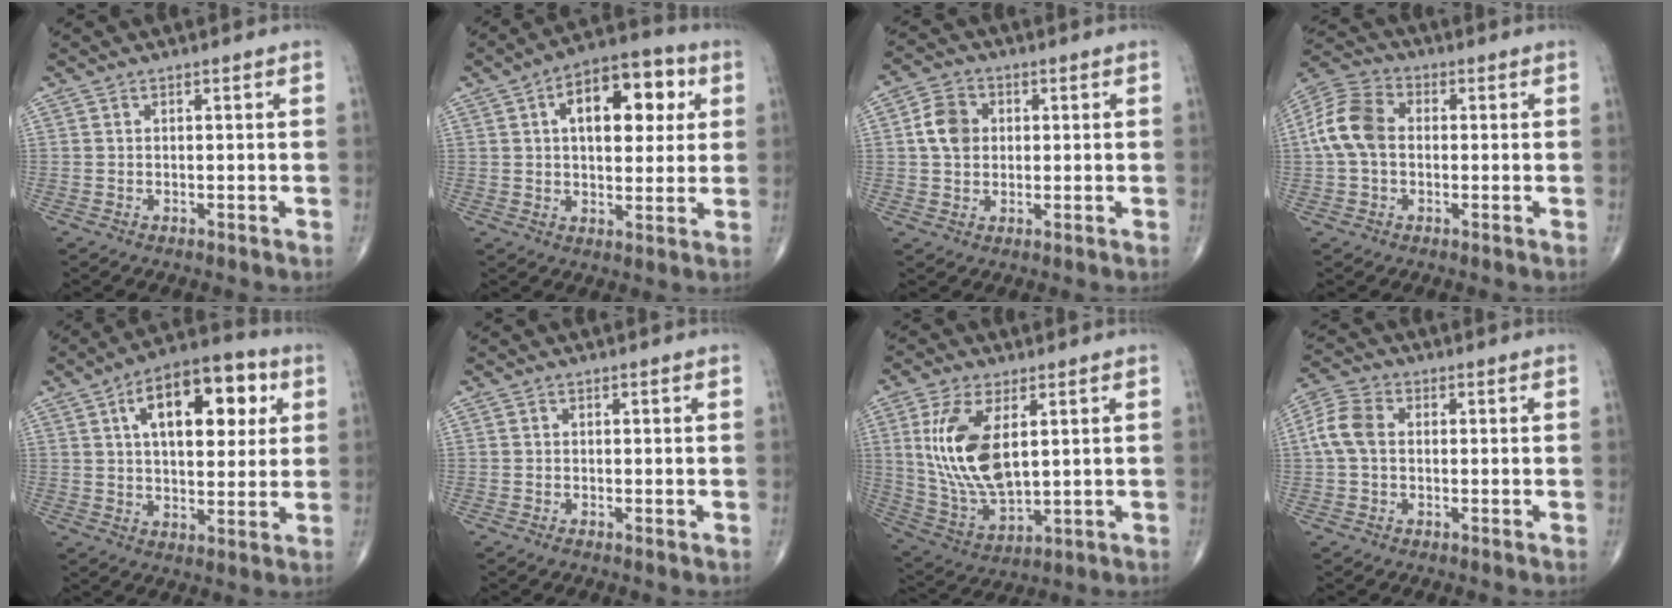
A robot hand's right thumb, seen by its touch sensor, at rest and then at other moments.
{"total": 15.2, "force": [4.3, 8.2, 12.1], "torque": [-0.143, 0.011, 0.060]}
{"total": 6.4, "force": [0.9, 5.1, 3.8], "torque": [-0.059, 0.005, 0.012]}
{"total": 10.1, "force": [0.2, 7.0, 7.2], "torque": [-0.150, 0.029, -0.007]}
{"total": 17.5, "force": [5.8, 8.9, 13.9], "torque": [-0.174, 0.005, 0.083]}
{"total": 0.5, "force": [-0.2, 0.1, 0.5], "torque": [-0.010, -0.003, -0.005]}
{"total": 15.4, "force": [3.6, 7.4, 13.0], "torque": [-0.264, -0.020, 0.084]}
{"total": 6.3, "force": [0.4, 4.3, 4.6], "torque": [-0.105, 0.020, 0.002]}